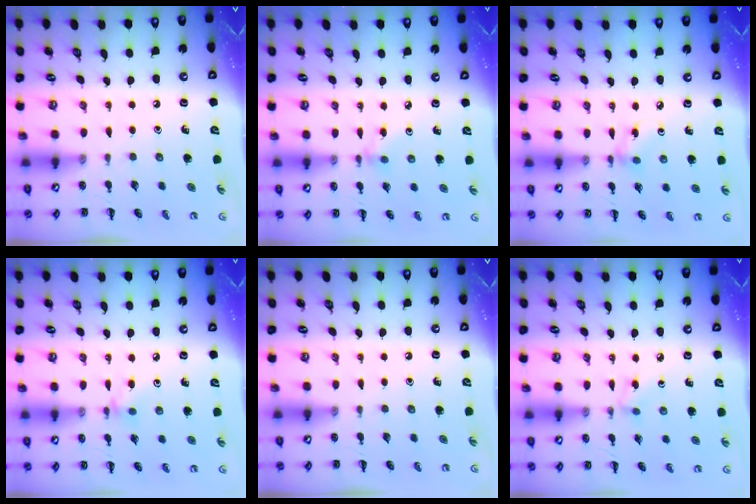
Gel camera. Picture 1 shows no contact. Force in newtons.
{"total": 3.0, "press": 2.8, "slide": 0.9}
{"total": 4.0, "press": 3.7, "slide": 1.4}
{"total": 4.0, "press": 3.9, "slide": 1.2}
{"total": 0.0}
{"total": 2.7, "press": 2.5, "slide": 1.1}